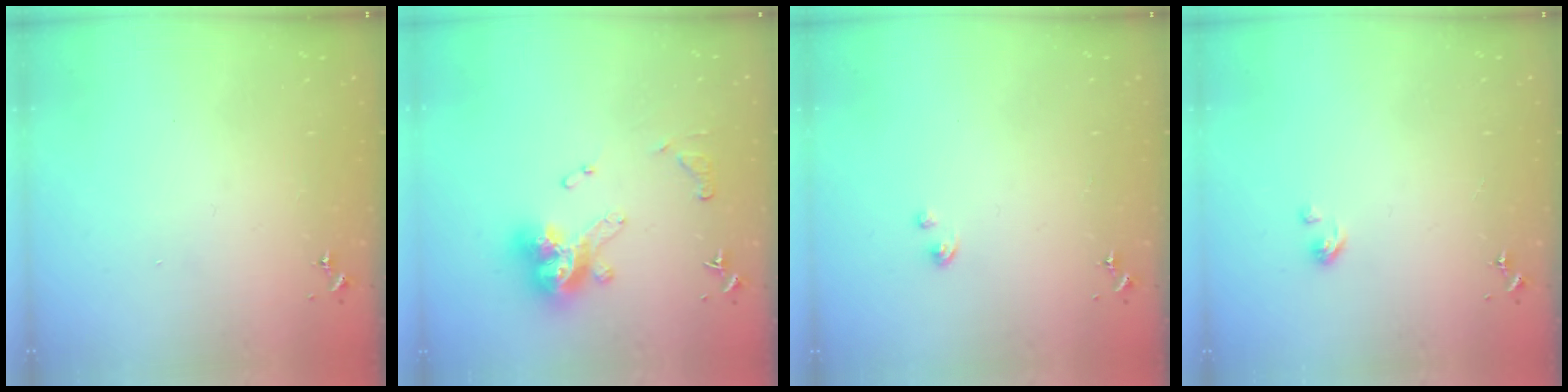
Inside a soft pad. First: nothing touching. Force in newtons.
{"total": 14.6, "press": 14.5, "slide": 1.5}
{"total": 1.1, "press": 1.1, "slide": 0.1}
{"total": 2.6, "press": 2.6, "slide": 0.4}